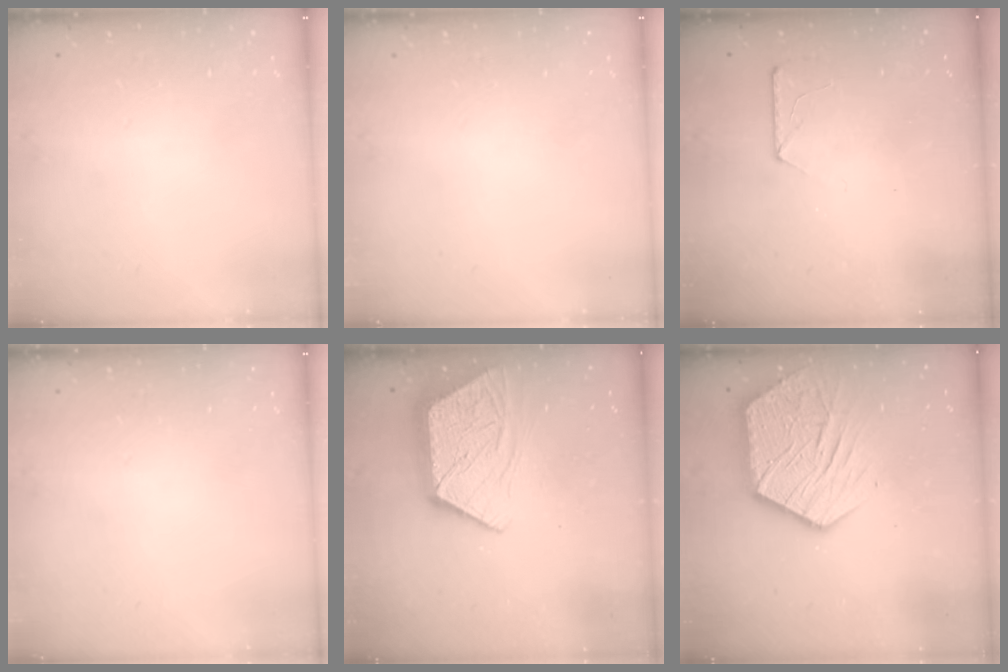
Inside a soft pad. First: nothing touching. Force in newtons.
{"total": 0.0}
{"total": 7.3, "press": 7.2, "slide": 0.8}
{"total": 0.0}
{"total": 13.1, "press": 13.1, "slide": 1.0}
{"total": 15.9, "press": 15.8, "slide": 1.4}